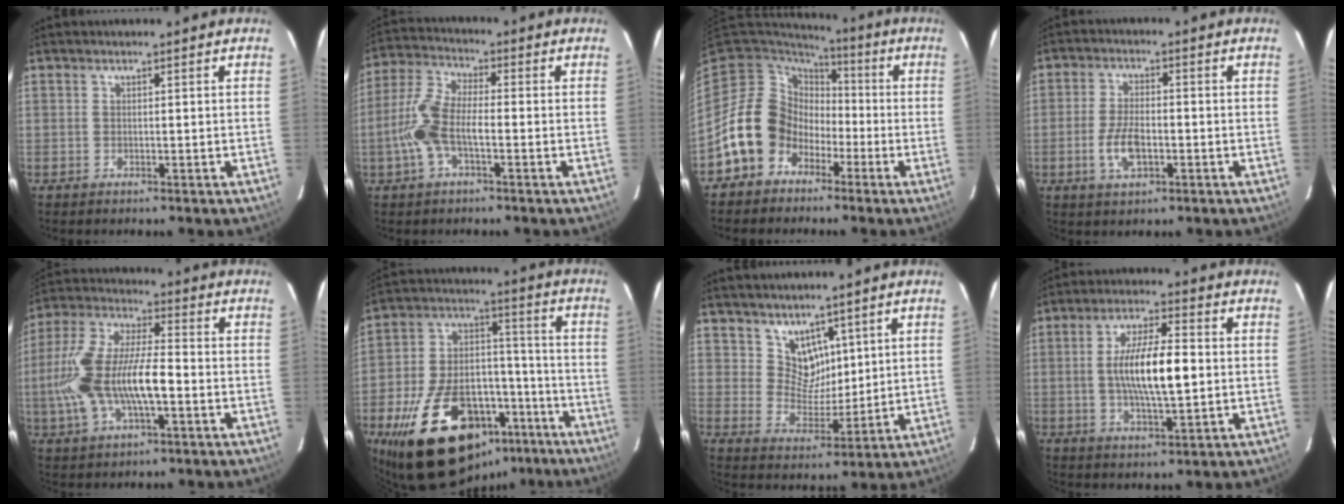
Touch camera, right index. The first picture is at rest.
{"total": 9.7, "force": [-2.7, 3.7, 8.6], "torque": [-0.193, 0.009, -0.057]}
{"total": 12.3, "force": [-4.3, 11.0, 3.5], "torque": [-0.081, 0.029, -0.075]}
{"total": 6.7, "force": [-2.2, 3.2, 5.5], "torque": [-0.117, -0.001, -0.040]}
{"total": 16.7, "force": [-3.6, 6.4, 15.0], "torque": [-0.317, 0.003, -0.068]}
{"total": 27.3, "force": [-16.7, 14.7, 15.9], "torque": [-0.299, 0.032, -0.236]}
{"total": 6.6, "force": [4.4, 4.6, 1.5], "torque": [-0.016, 0.002, 0.091]}
{"total": 11.4, "force": [-0.1, 3.1, 10.9], "torque": [-0.201, 0.002, 0.002]}